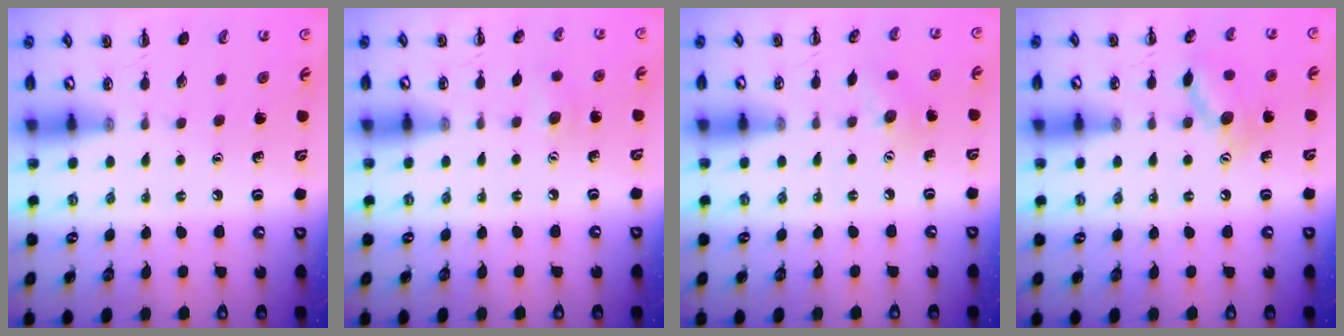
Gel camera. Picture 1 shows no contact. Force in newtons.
{"total": 5.7, "press": 5.6, "slide": 1.0}
{"total": 4.8, "press": 4.6, "slide": 1.1}
{"total": 10.7, "press": 10.7, "slide": 0.6}